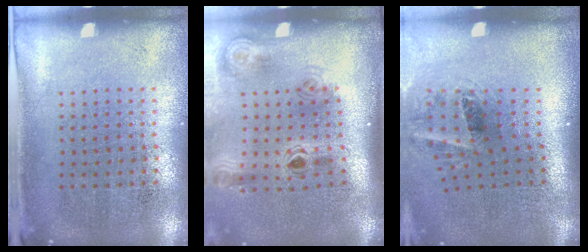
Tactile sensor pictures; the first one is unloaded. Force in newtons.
{"total": 2.1, "press": 1.4, "slide": 1.6}
{"total": 1.6, "press": 1.2, "slide": 1.1}